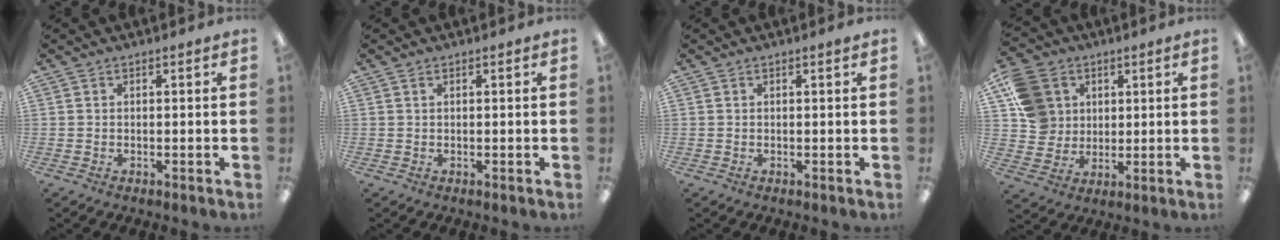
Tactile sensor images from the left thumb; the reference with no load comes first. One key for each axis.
{"total": 0.5, "fx": 0.3, "fy": 0.2, "fz": 0.4, "tx": -0.009, "ty": 0.003, "tz": 0.005}
{"total": 0.5, "fx": 0.3, "fy": 0.0, "fz": 0.4, "tx": -0.007, "ty": 0.002, "tz": 0.005}
{"total": 11.3, "fx": 4.4, "fy": 9.6, "fz": 3.9, "tx": -0.095, "ty": -0.003, "tz": 0.094}